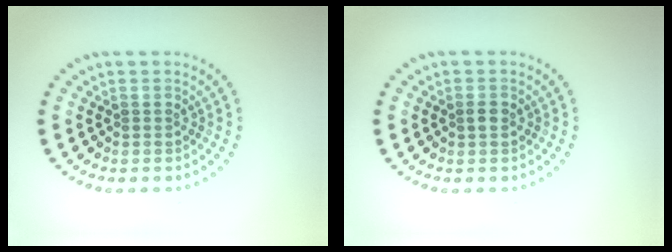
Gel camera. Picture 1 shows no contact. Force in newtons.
{"total": 0.8, "press": 0.8, "slide": 0.2}